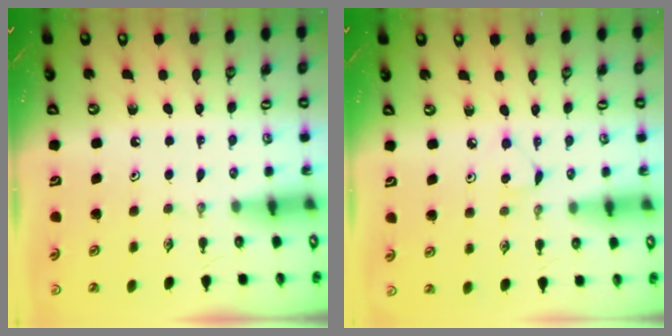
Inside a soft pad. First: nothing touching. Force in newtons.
{"total": 3.2, "press": 3.1, "slide": 0.4}